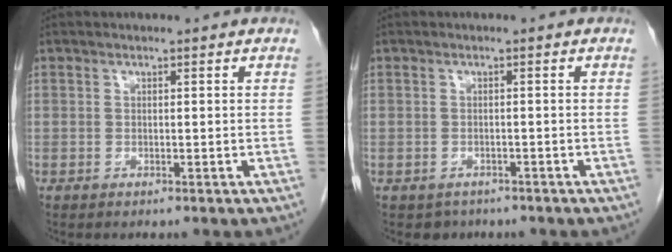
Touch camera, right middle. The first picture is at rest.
{"total": 2.2, "force": [-1.6, 1.6, 0.0], "torque": [-0.010, 0.004, -0.021]}